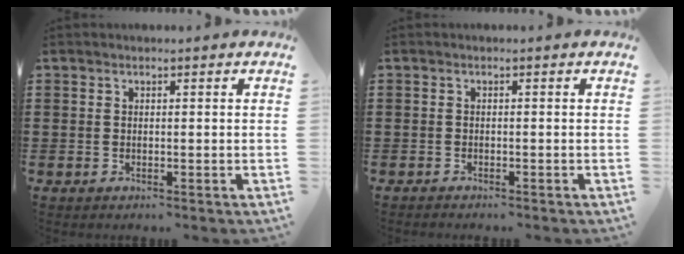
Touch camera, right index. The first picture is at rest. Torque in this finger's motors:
{"motor_torque": [0.03, -0.08, -0.06, 0.01]}